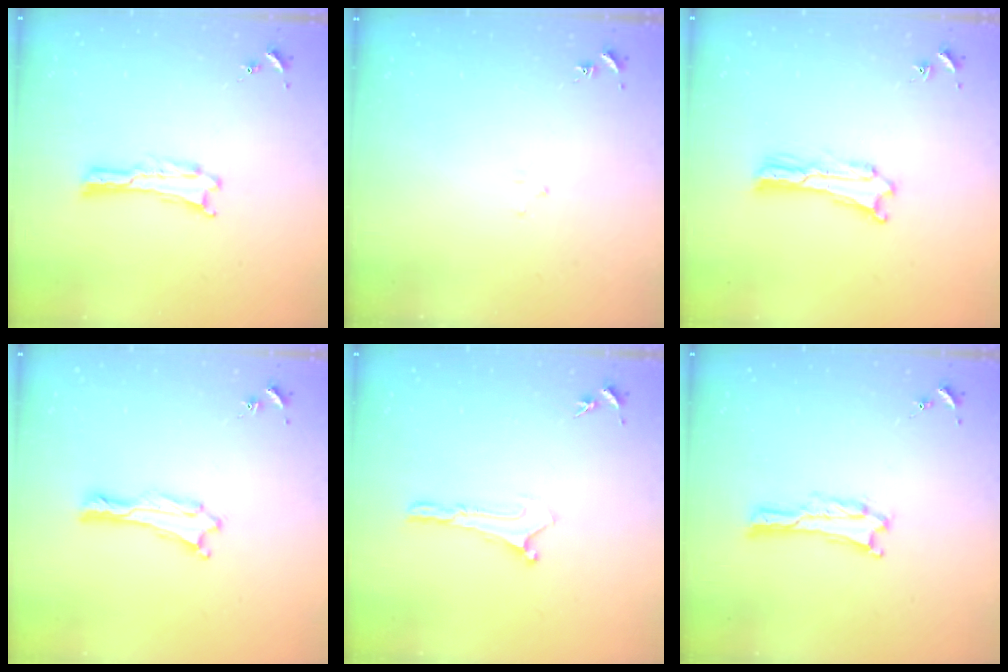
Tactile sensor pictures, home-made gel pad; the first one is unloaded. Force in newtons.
{"total": 1.6, "press": 1.6, "slide": 0.1}
{"total": 0.9, "press": 0.9, "slide": 0.2}
{"total": 0.6, "press": 0.5, "slide": 0.1}
{"total": 0.0}
{"total": 1.0, "press": 1.0, "slide": 0.1}